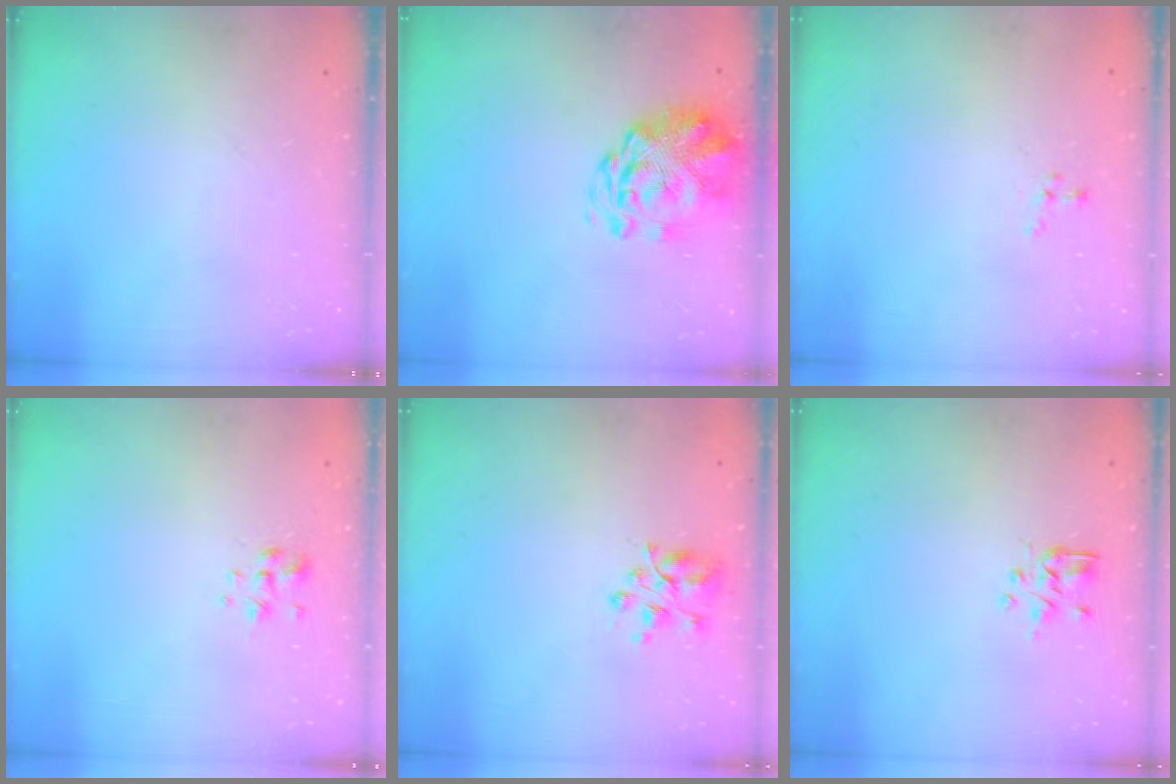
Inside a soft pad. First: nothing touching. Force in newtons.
{"total": 2.9, "press": 2.5, "slide": 1.5}
{"total": 0.0}
{"total": 1.3, "press": 1.2, "slide": 0.6}
{"total": 5.3, "press": 5.2, "slide": 1.2}
{"total": 2.9, "press": 2.7, "slide": 1.0}